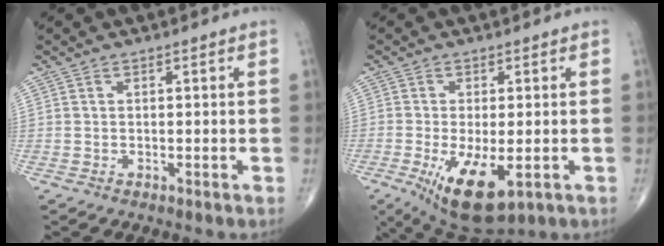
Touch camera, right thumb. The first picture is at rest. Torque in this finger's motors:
{"motor_torque": [-0.06, 0.41, 0.62, 0.29, 0.22]}